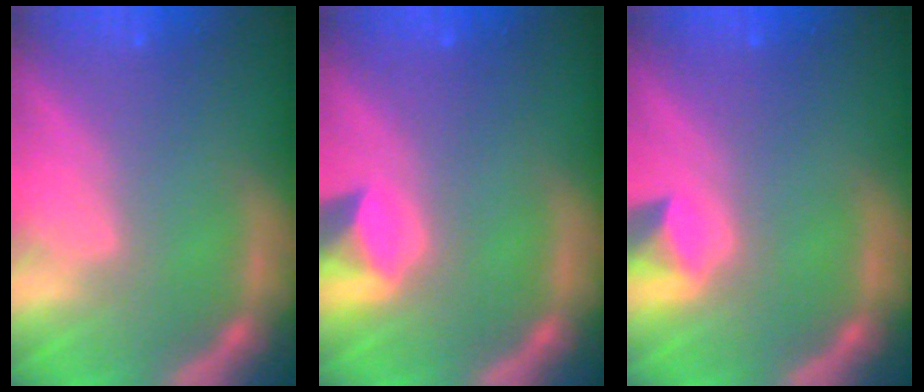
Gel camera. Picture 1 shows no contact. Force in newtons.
{"total": 2.4}
{"total": 1.9}